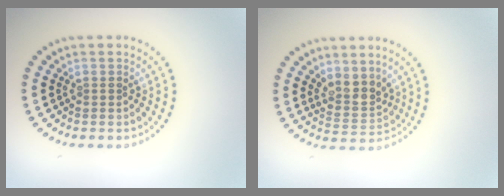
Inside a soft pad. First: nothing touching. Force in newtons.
{"total": 2.7, "press": 2.2, "slide": 1.6}